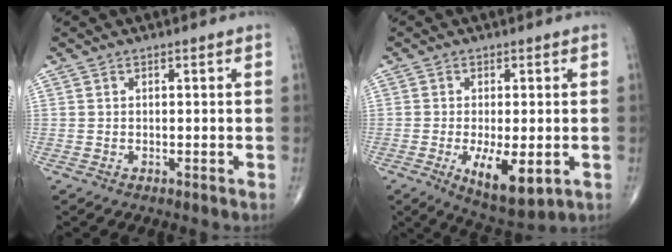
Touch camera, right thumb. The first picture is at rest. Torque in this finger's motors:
{"motor_torque": [1.31, 1.22, 0.11, -0.17, 0.23]}